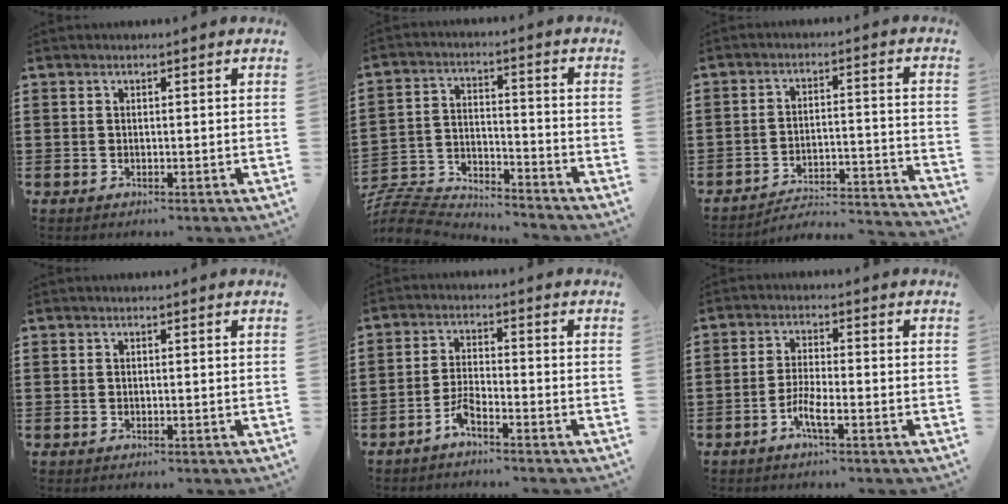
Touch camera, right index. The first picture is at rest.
{"total": 7.6, "force": [-7.5, 1.1, 0.9], "torque": [-0.038, -0.001, -0.156]}
{"total": 3.0, "force": [-2.8, 0.4, 1.1], "torque": [-0.027, -0.008, -0.064]}
{"total": 0.0}
{"total": 3.6, "force": [-3.0, 0.3, 1.9], "torque": [-0.057, -0.001, -0.066]}
{"total": 3.9, "force": [-2.1, 0.6, 3.2], "torque": [-0.074, -0.005, -0.044]}